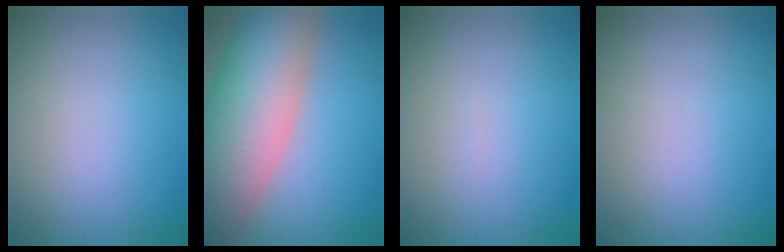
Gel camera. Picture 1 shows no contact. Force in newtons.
{"total": 12.6, "press": 12.6, "slide": 0.7}
{"total": 0.0}
{"total": 0.0}